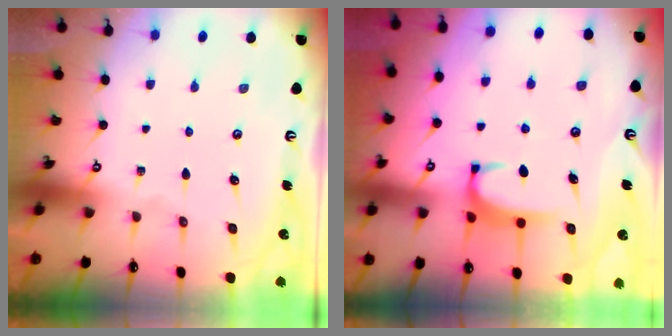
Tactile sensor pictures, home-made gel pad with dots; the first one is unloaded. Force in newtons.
{"total": 1.8, "press": 1.7, "slide": 0.5}